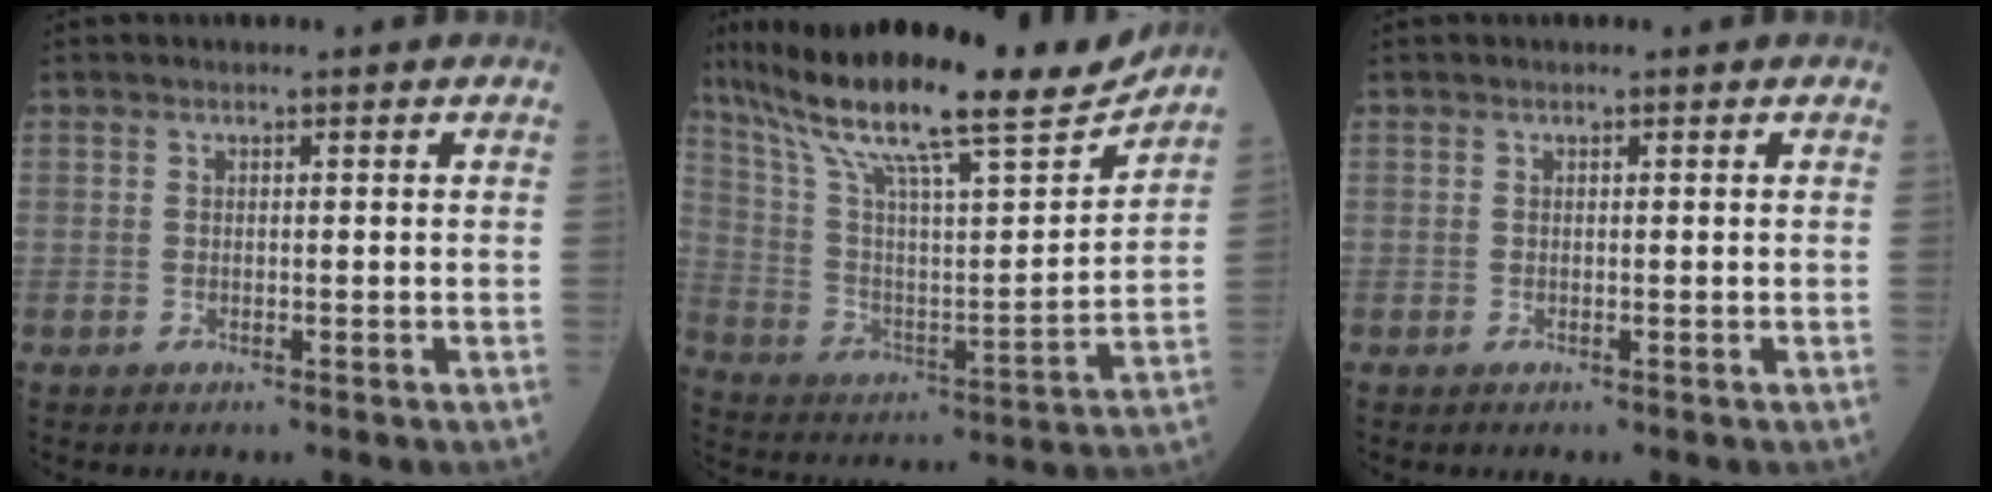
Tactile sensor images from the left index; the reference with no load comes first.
{"total": 24.0, "force": [19.7, 1.9, 13.5], "torque": [-0.245, -0.003, 0.319]}
{"total": 0.0}